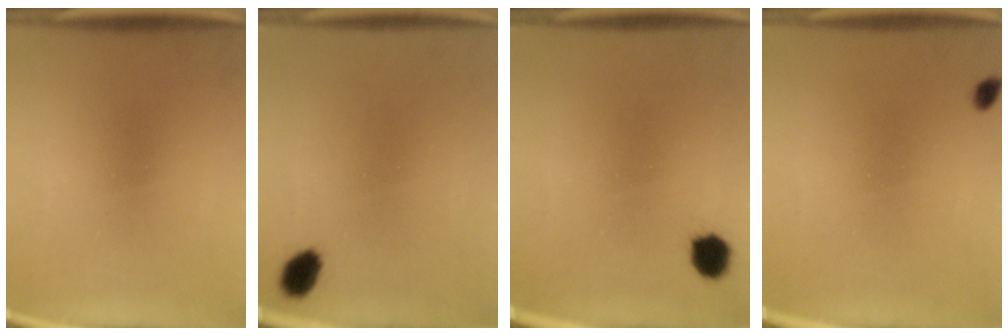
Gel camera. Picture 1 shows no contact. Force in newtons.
{"total": 4.3}
{"total": 4.4}
{"total": 1.1}